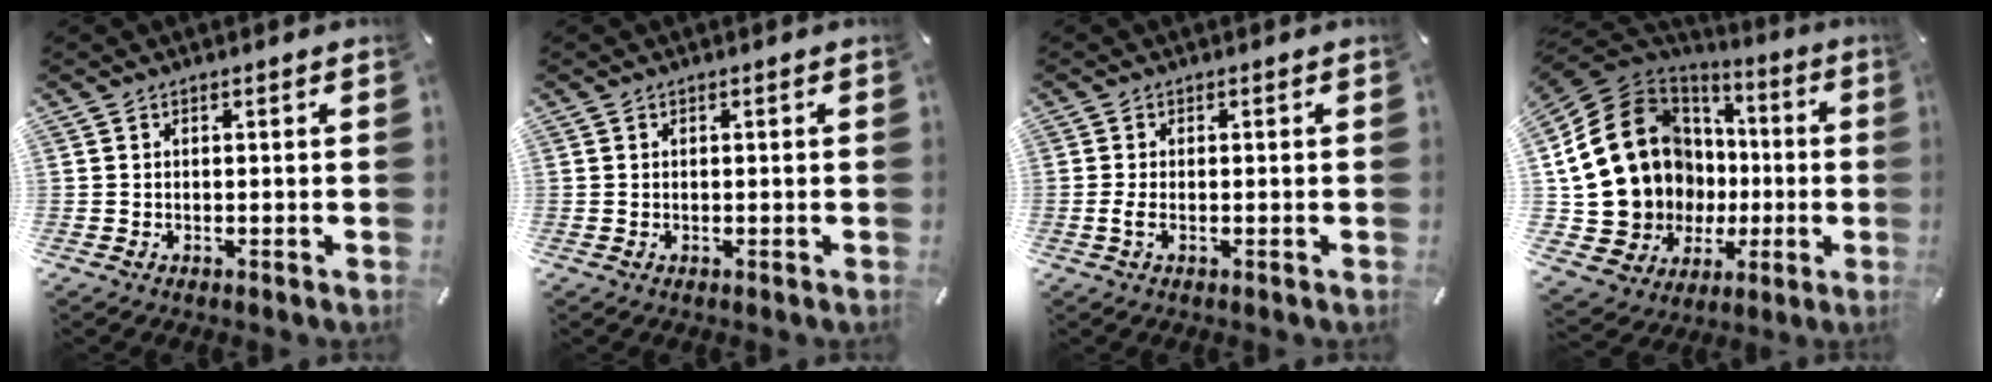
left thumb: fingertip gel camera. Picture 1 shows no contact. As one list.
[{"total": 0.0}, {"total": 2.0, "force": [-0.5, 0.8, 1.8], "torque": [-0.039, -0.002, -0.009]}, {"total": 19.6, "force": [0.9, 17.5, 8.8], "torque": [-0.207, -0.028, 0.056]}]